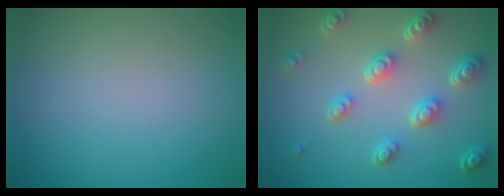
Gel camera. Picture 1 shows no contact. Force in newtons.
{"total": 5.3, "press": 4.0, "slide": 3.5}